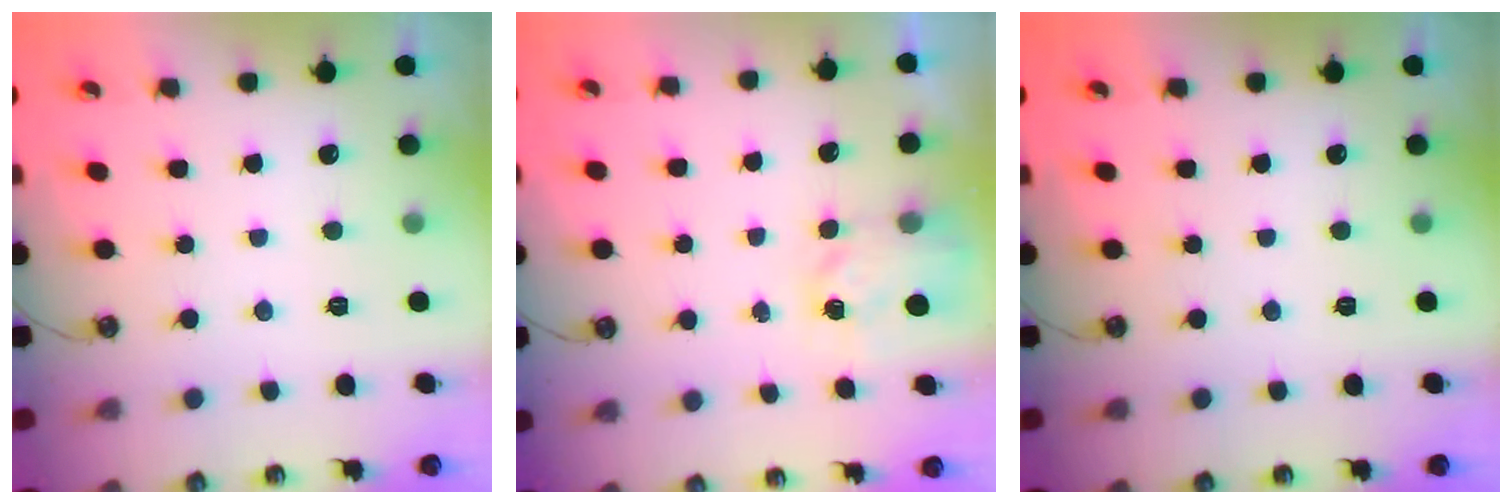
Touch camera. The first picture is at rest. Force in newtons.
{"total": 3.0, "press": 3.0, "slide": 0.4}
{"total": 0.0}